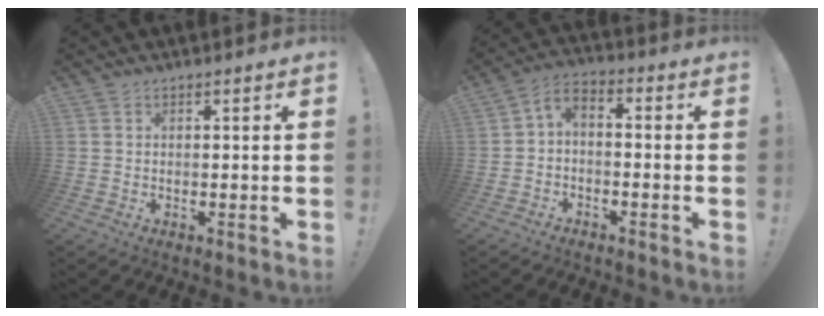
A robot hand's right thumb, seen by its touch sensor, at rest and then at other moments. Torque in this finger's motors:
{"motor_torque": [0.04, 0.04, 0.12, -0.10, 0.06]}